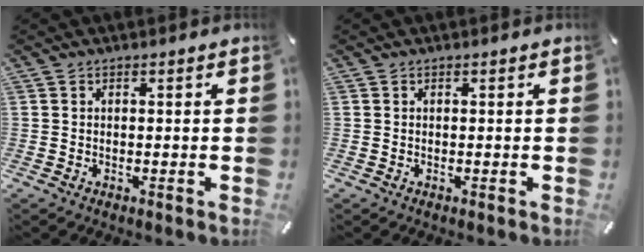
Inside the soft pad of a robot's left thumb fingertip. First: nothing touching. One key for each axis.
{"total": 0.0}